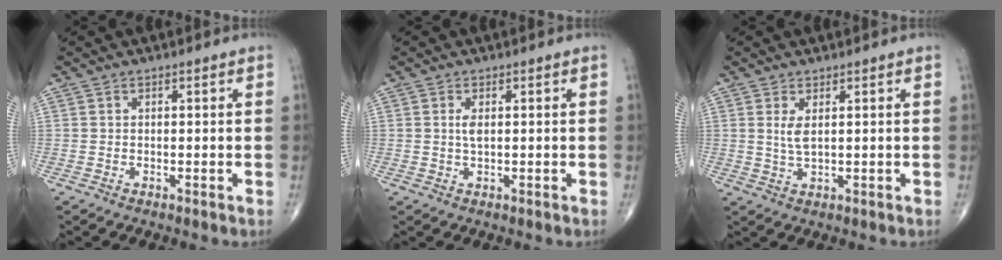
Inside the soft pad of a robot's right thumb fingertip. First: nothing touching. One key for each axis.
{"total": 1.9, "fx": 0.4, "fy": 0.7, "fz": 1.7, "tx": -0.033, "ty": -0.002, "tz": 0.008}
{"total": 2.9, "fx": 0.9, "fy": 0.9, "fz": 2.6, "tx": -0.053, "ty": -0.009, "tz": 0.022}